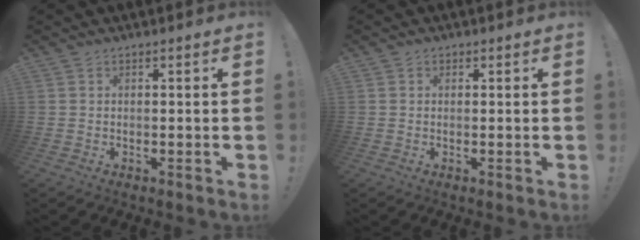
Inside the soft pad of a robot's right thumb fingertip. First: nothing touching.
{"total": 0.7, "force": [0.2, 0.6, 0.0], "torque": [0.009, -0.001, 0.002]}